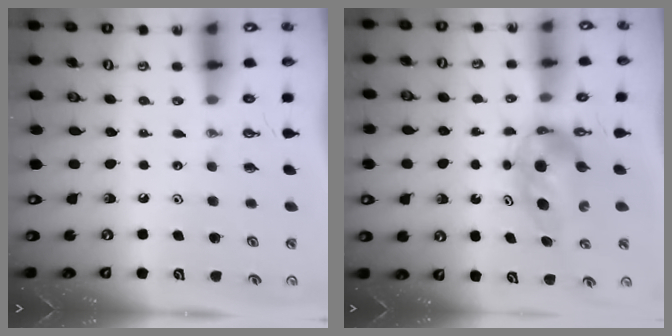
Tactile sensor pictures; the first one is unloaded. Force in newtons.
{"total": 5.7, "press": 5.5, "slide": 1.5}